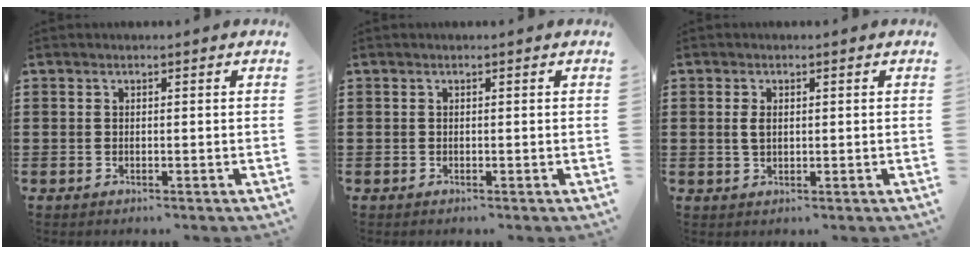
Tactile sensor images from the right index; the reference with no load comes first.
{"total": 0.0}
{"total": 2.3, "force": [0.5, 1.2, 1.9], "torque": [-0.041, 0.008, 0.008]}